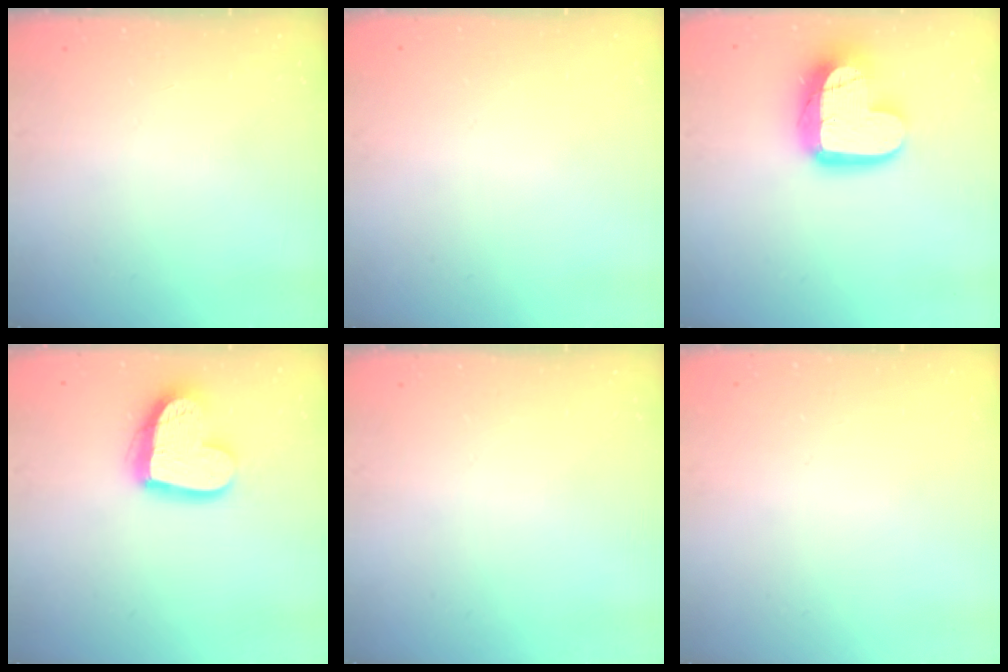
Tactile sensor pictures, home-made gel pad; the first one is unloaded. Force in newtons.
{"total": 0.0}
{"total": 16.1, "press": 16.1, "slide": 0.9}
{"total": 15.9, "press": 15.8, "slide": 1.4}
{"total": 0.0}
{"total": 0.0}